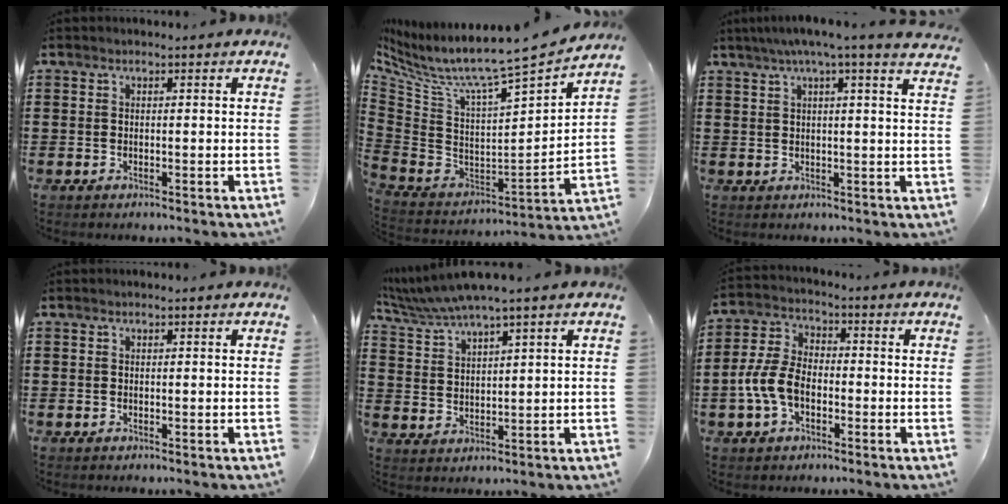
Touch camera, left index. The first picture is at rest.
{"total": 7.0, "force": [5.7, -0.4, 4.1], "torque": [-0.104, -0.062, 0.081]}
{"total": 4.4, "force": [3.1, -0.5, 3.1], "torque": [-0.070, -0.010, 0.052]}
{"total": 0.0}
{"total": 4.9, "force": [4.4, -0.4, 2.3], "torque": [-0.058, -0.017, 0.077]}
{"total": 7.1, "force": [-2.4, 4.3, 5.1], "torque": [-0.132, 0.003, -0.053]}